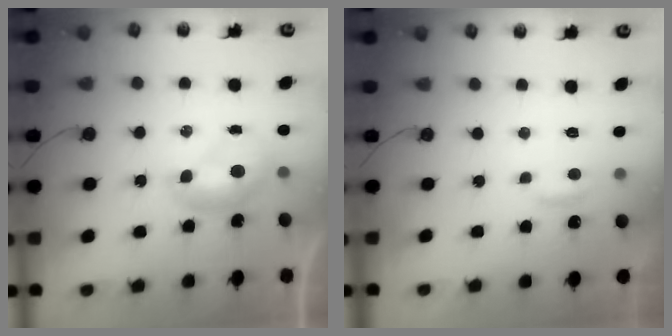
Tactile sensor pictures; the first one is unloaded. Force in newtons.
{"total": 1.9, "press": 1.9, "slide": 0.4}